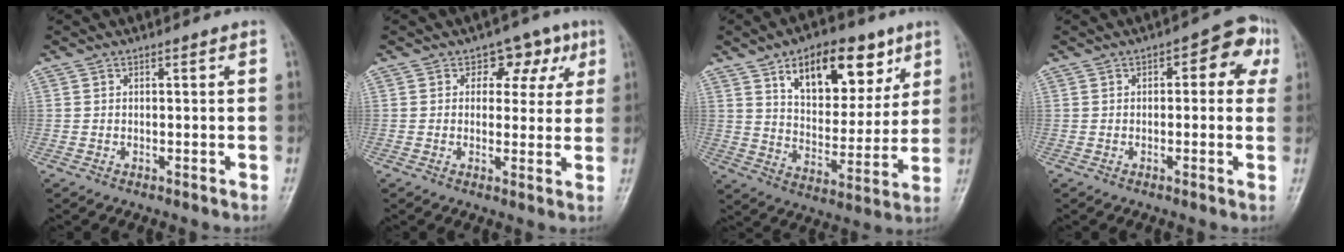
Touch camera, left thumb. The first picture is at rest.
{"total": 6.8, "force": [2.7, 5.0, 3.7], "torque": [0.001, -0.002, 0.027]}
{"total": 17.7, "force": [9.1, 9.5, 11.8], "torque": [-0.124, -0.036, 0.148]}
{"total": 7.4, "force": [1.9, 4.0, 5.9], "torque": [-0.033, 0.021, 0.011]}